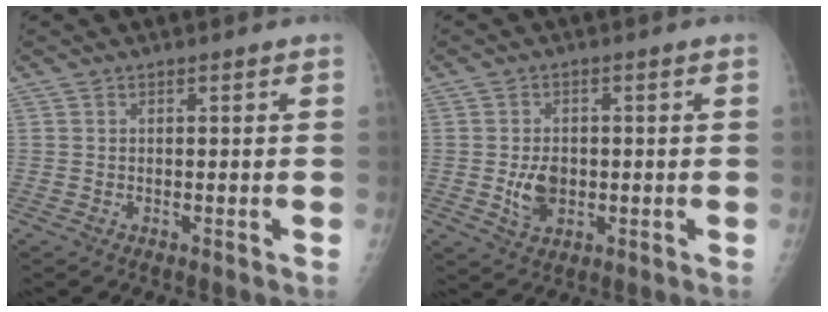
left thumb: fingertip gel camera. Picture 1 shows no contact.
{"total": 5.2, "force": [-0.7, 3.7, 3.6], "torque": [-0.051, -0.002, -0.006]}